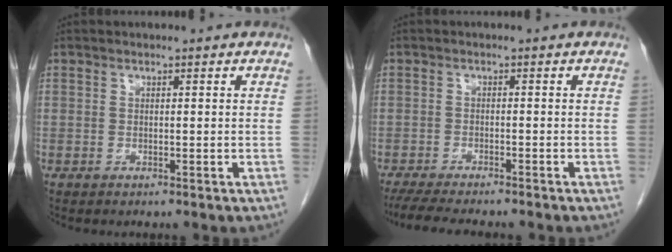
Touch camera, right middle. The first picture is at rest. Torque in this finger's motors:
{"motor_torque": [0.36, -0.21, 0.07, 0.02]}